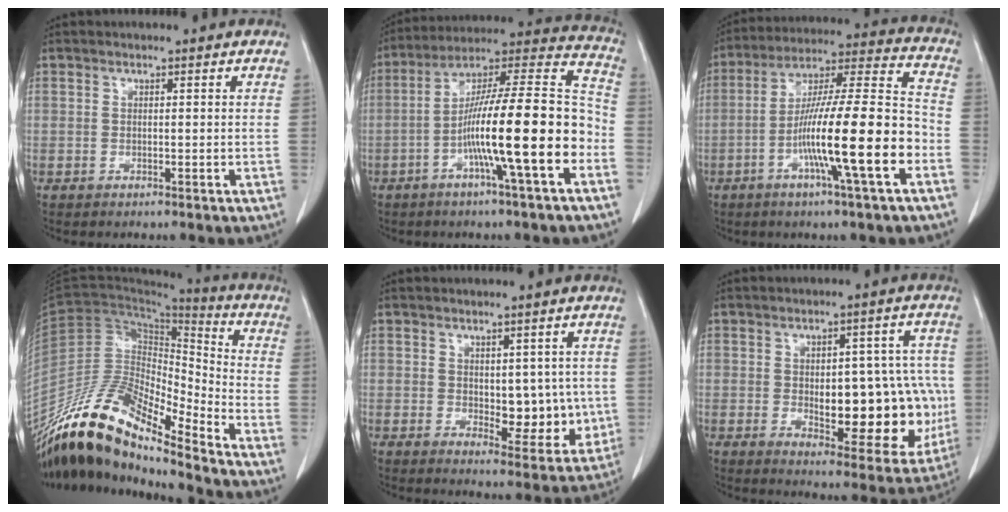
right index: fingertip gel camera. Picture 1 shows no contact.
{"total": 18.8, "force": [-5.7, 0.7, 18.0], "torque": [-0.288, 0.014, -0.100]}
{"total": 18.0, "force": [-5.9, 0.2, 17.0], "torque": [-0.288, 0.003, -0.102]}
{"total": 16.4, "force": [-14.1, 2.6, 8.0], "torque": [-0.145, 0.035, -0.260]}
{"total": 8.2, "force": [0.2, 4.4, 6.9], "torque": [-0.068, -0.002, 0.018]}
{"total": 17.3, "force": [-1.7, 7.3, 15.6], "torque": [-0.174, 0.018, 0.005]}